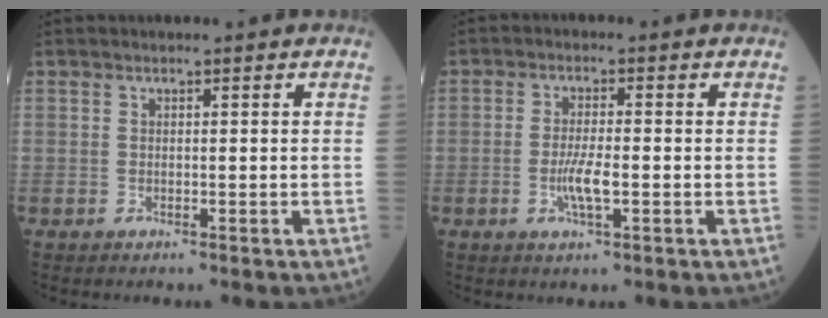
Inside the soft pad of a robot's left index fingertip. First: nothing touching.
{"total": 4.2, "force": [-1.1, 0.7, 4.0], "torque": [-0.082, -0.004, -0.021]}